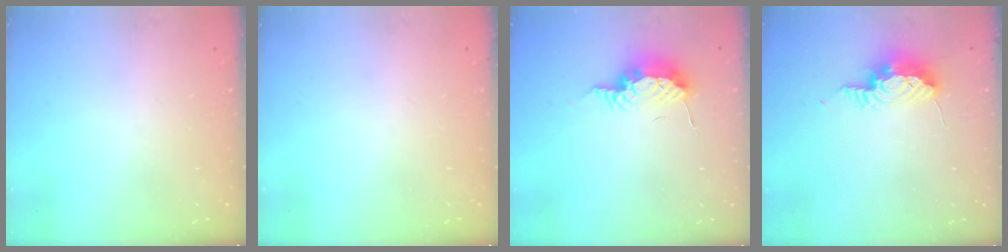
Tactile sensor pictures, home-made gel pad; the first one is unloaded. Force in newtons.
{"total": 0.0}
{"total": 8.8, "press": 8.6, "slide": 2.0}
{"total": 10.9, "press": 9.7, "slide": 5.0}